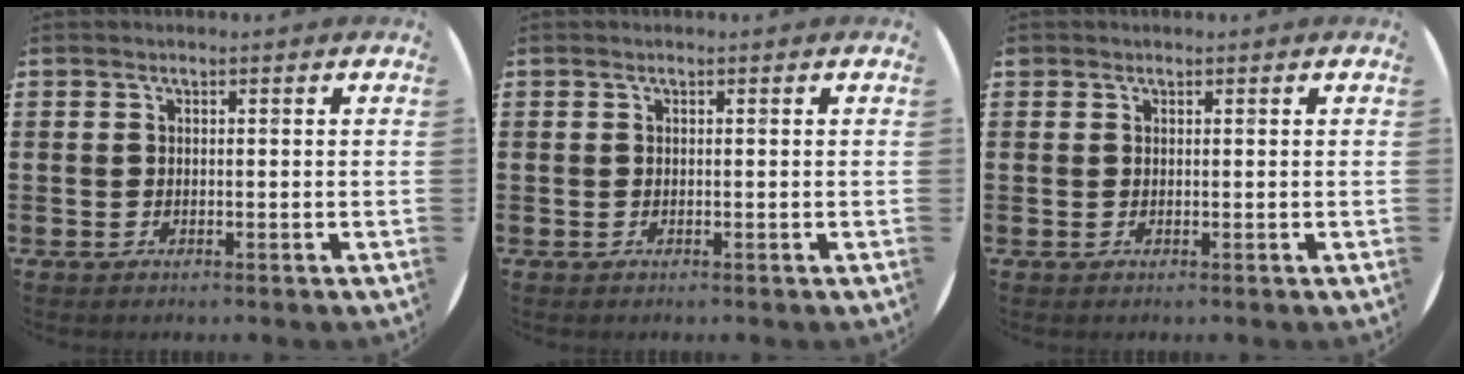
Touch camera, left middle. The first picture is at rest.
{"total": 0.0}
{"total": 0.0}